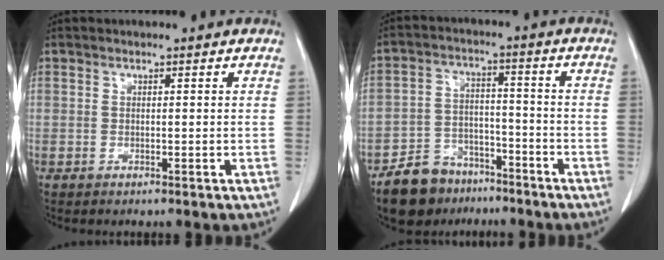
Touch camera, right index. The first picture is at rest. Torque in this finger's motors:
{"motor_torque": [-0.31, -0.04, -0.48, -0.19]}